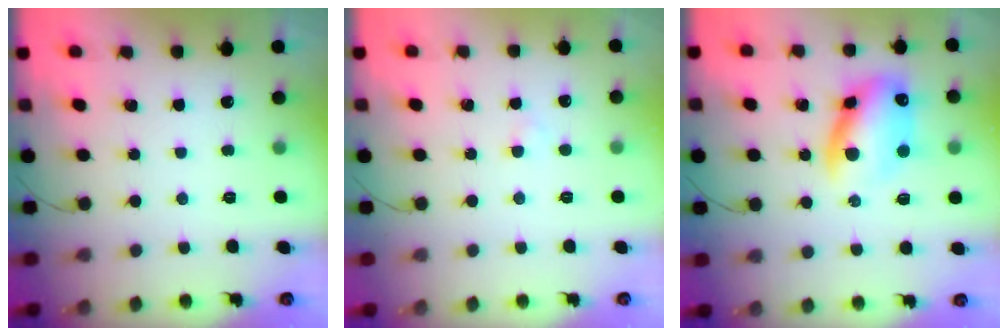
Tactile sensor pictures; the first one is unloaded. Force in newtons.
{"total": 1.2, "press": 1.0, "slide": 0.6}
{"total": 13.1, "press": 12.8, "slide": 2.8}